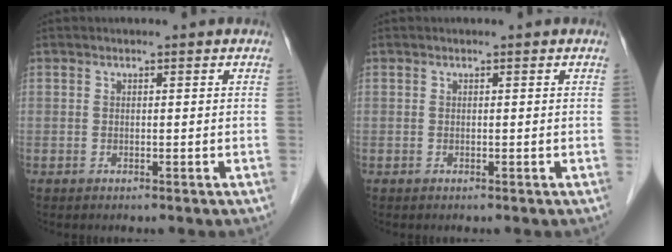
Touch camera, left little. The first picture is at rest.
{"total": 0.0}